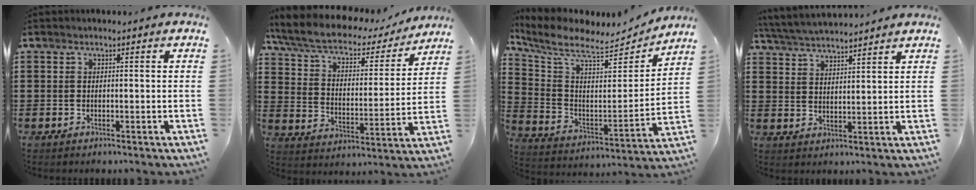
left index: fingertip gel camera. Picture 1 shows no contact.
{"total": 7.4, "force": [6.0, 2.1, 3.8], "torque": [-0.100, -0.035, 0.101]}
{"total": 9.2, "force": [7.7, 1.9, 4.5], "torque": [-0.124, -0.053, 0.130]}
{"total": 4.4, "force": [4.4, 0.0, 0.8], "torque": [-0.033, -0.018, 0.078]}